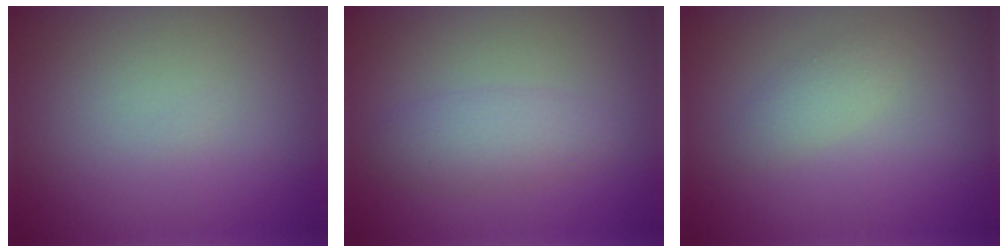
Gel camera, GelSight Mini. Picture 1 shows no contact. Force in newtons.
{"total": 2.4, "press": 2.4, "slide": 0.0}
{"total": 1.5, "press": 1.5, "slide": 0.0}